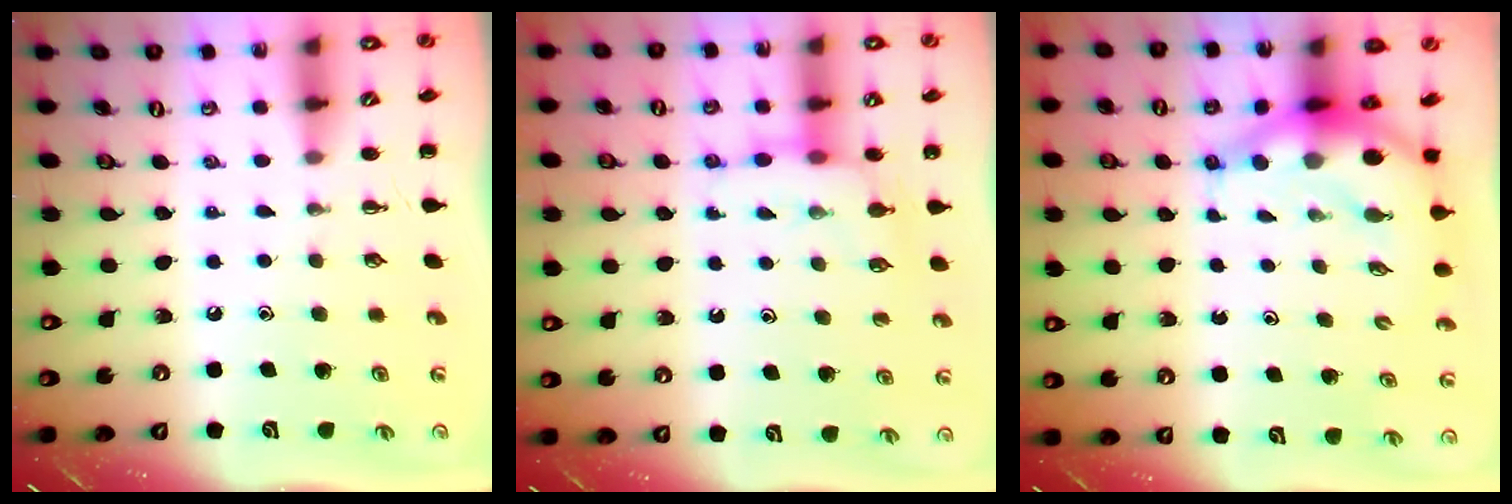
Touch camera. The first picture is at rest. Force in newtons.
{"total": 8.4, "press": 8.4, "slide": 0.5}
{"total": 8.0, "press": 7.7, "slide": 2.1}